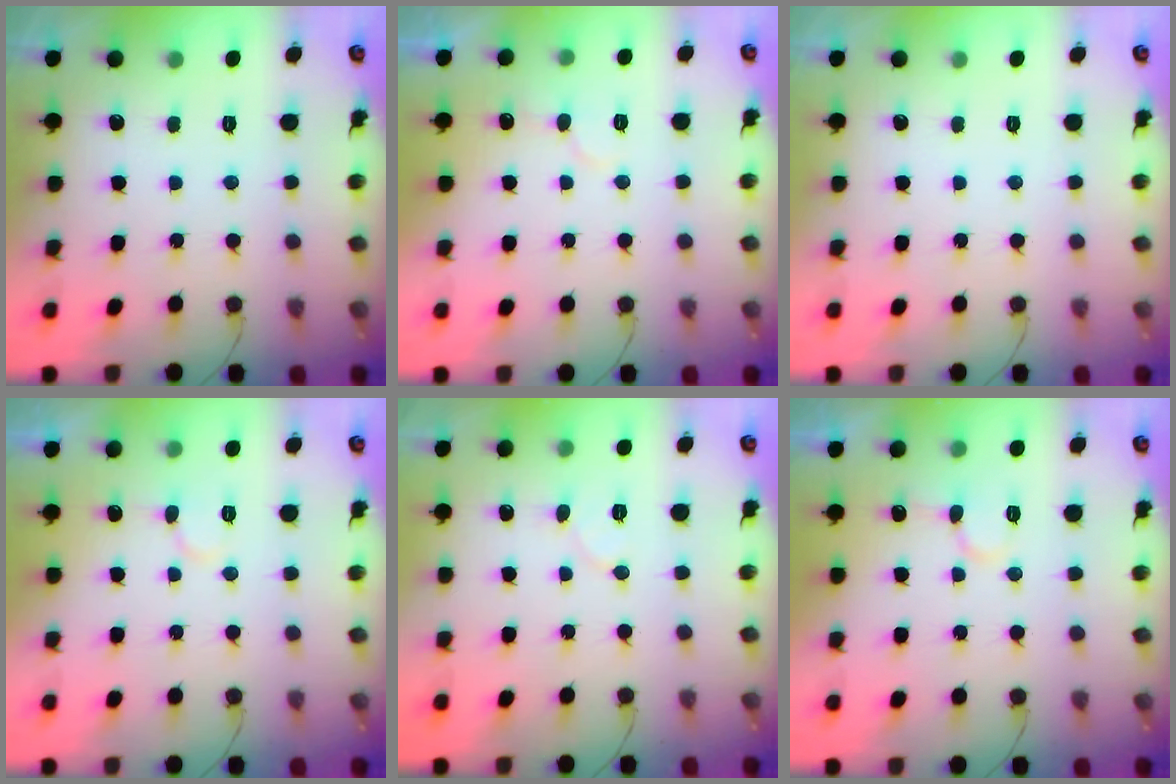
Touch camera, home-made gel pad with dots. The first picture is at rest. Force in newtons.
{"total": 5.1, "press": 5.1, "slide": 0.5}
{"total": 0.0}
{"total": 7.1, "press": 7.1, "slide": 0.6}
{"total": 6.7, "press": 6.7, "slide": 0.6}
{"total": 8.5, "press": 8.5, "slide": 1.1}